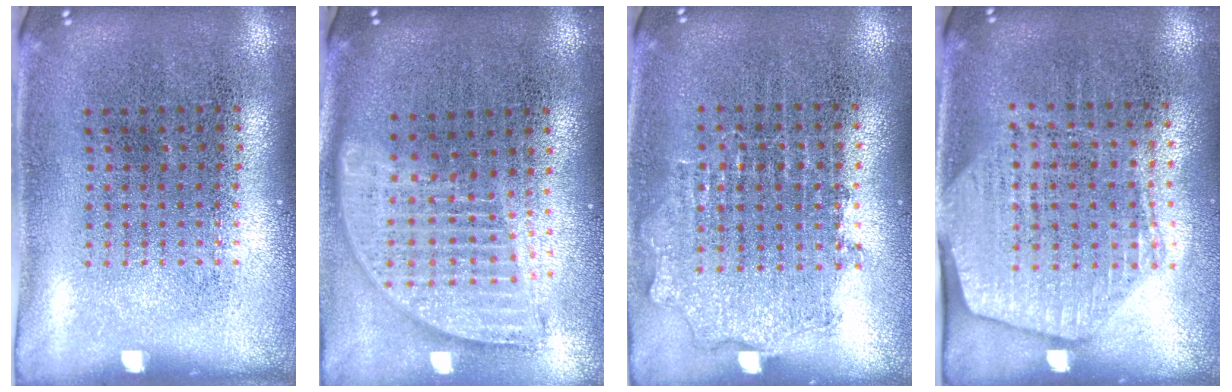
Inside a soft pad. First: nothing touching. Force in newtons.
{"total": 1.8, "press": 1.5, "slide": 1.0}
{"total": 0.9, "press": 0.9, "slide": 0.2}
{"total": 1.7, "press": 1.5, "slide": 0.8}